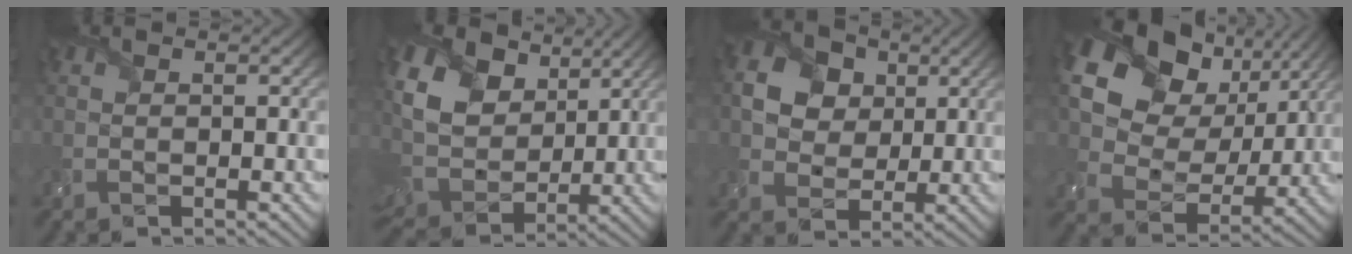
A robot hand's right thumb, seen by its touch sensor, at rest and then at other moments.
{"total": 13.3, "force": [5.5, 9.7, 7.3], "torque": [-0.216, 0.026, 0.104]}
{"total": 7.5, "force": [2.4, 6.2, 3.6], "torque": [-0.103, 0.005, 0.025]}
{"total": 20.3, "force": [9.1, 14.6, 10.7], "torque": [-0.269, 0.057, 0.191]}